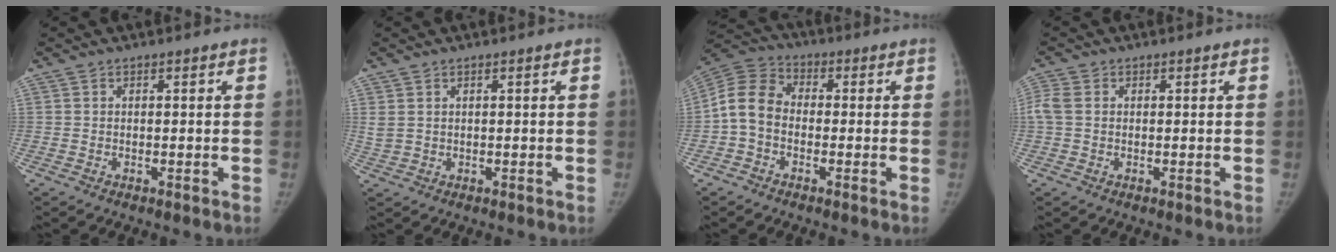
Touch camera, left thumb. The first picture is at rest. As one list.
[{"total": 1.9, "force": [0.8, 1.3, 1.1], "torque": [-0.033, 0.003, 0.023]}, {"total": 8.9, "force": [-1.6, 6.8, 5.5], "torque": [-0.100, 0.025, -0.047]}, {"total": 3.1, "force": [0.4, 2.2, 2.0], "torque": [-0.062, 0.009, 0.004]}]